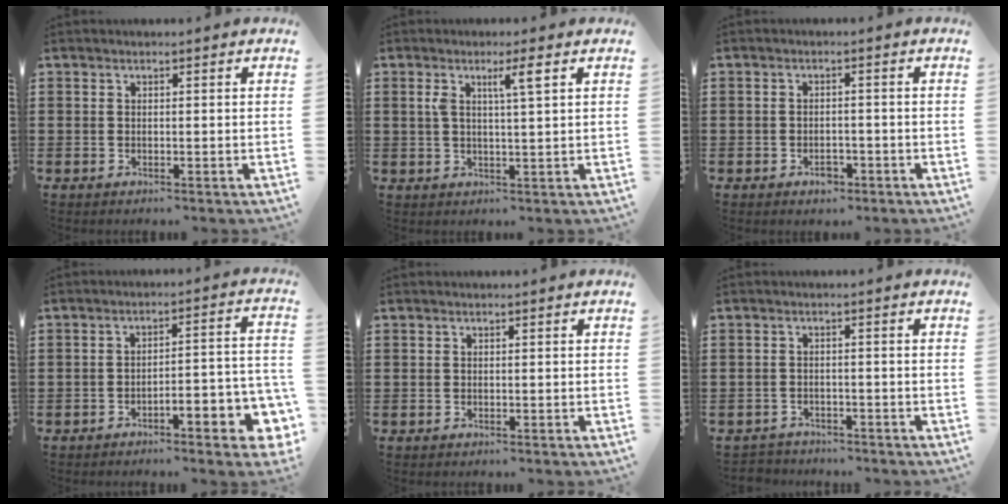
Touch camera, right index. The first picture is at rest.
{"total": 4.2, "force": [1.6, 0.4, 3.9], "torque": [-0.072, -0.001, 0.022]}
{"total": 2.2, "force": [-1.4, 1.2, 1.2], "torque": [-0.024, 0.001, -0.029]}
{"total": 5.0, "force": [-3.7, 0.8, 3.2], "torque": [-0.054, -0.007, -0.071]}
{"total": 0.0}
{"total": 1.8, "force": [-1.8, 0.4, -0.3], "torque": [-0.001, 0.003, -0.042]}